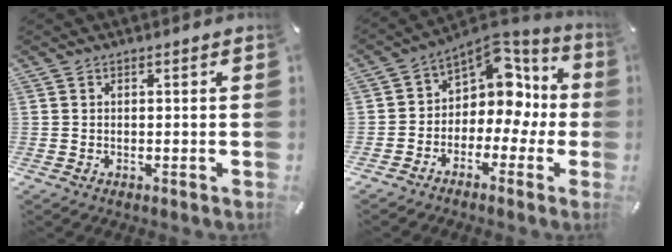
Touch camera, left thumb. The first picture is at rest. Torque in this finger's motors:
{"motor_torque": [0.28, 0.23, 0.68, 0.28, 0.10]}